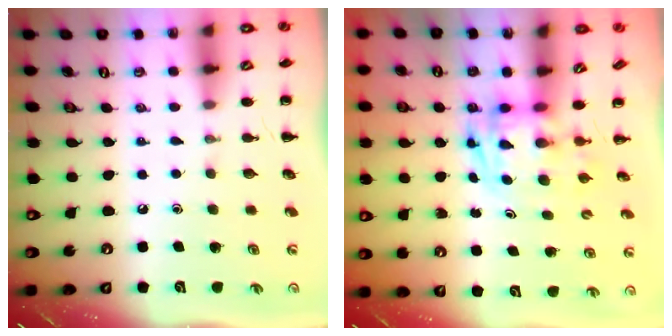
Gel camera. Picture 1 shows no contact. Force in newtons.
{"total": 2.7, "press": 2.7, "slide": 0.5}